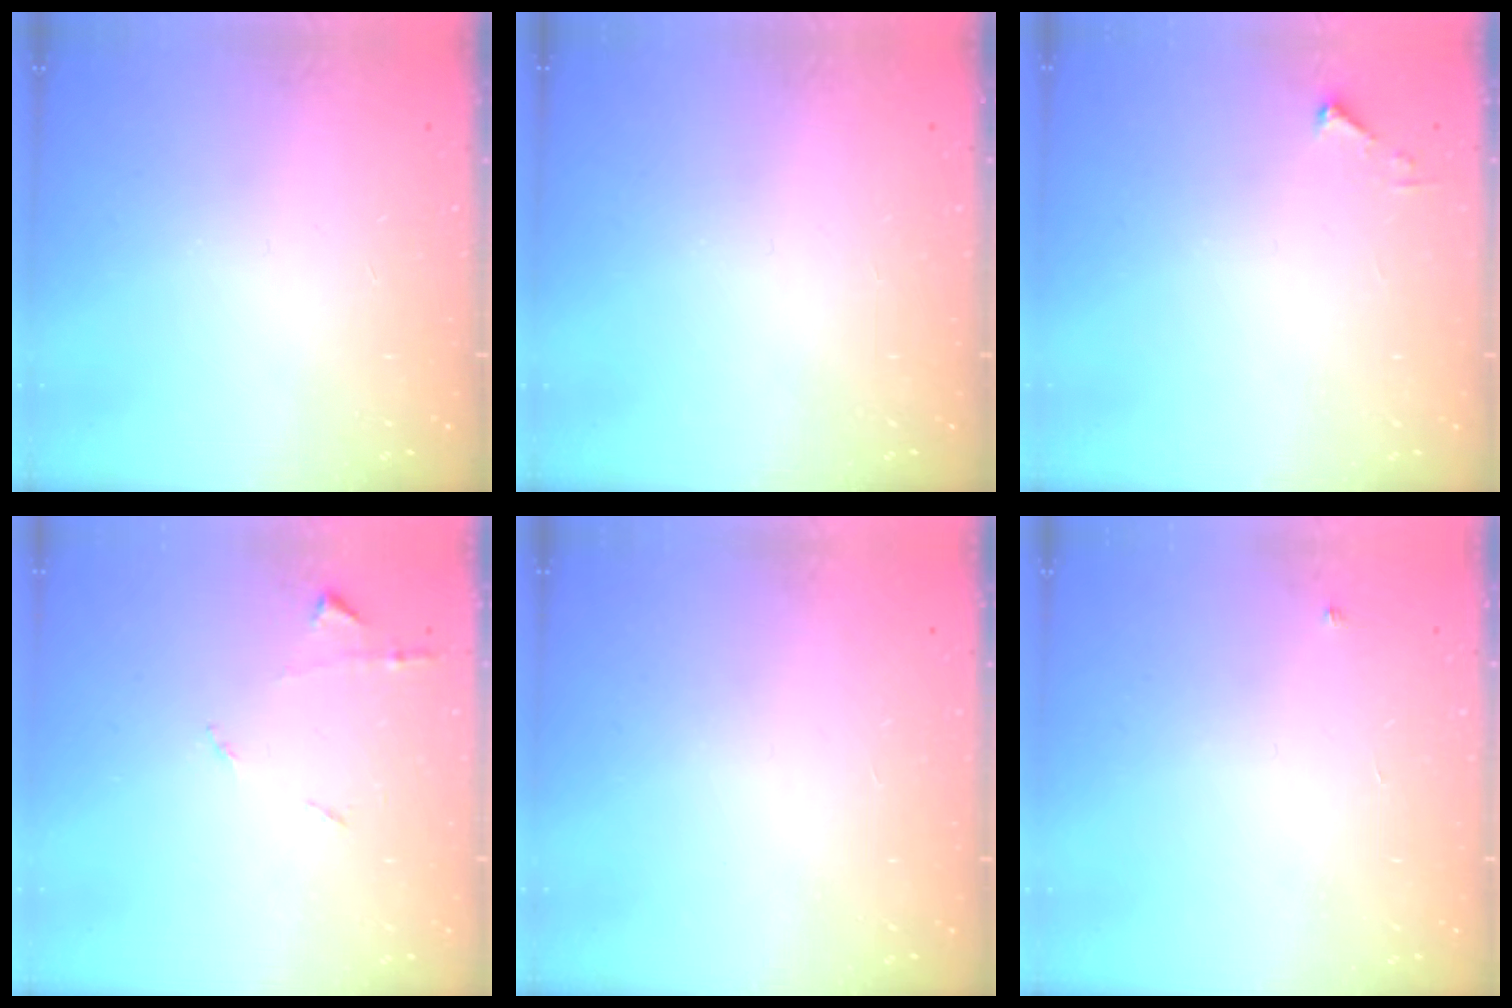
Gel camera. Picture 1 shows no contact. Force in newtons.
{"total": 0.0}
{"total": 2.7, "press": 2.7, "slide": 0.3}
{"total": 5.6, "press": 5.6, "slide": 0.8}
{"total": 1.5, "press": 1.5, "slide": 0.1}
{"total": 2.7, "press": 2.7, "slide": 0.4}